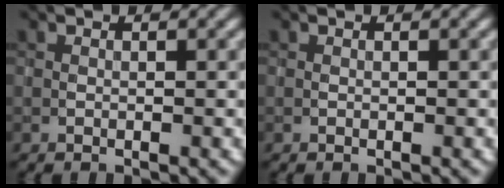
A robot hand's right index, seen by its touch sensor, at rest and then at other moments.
{"total": 0.0}